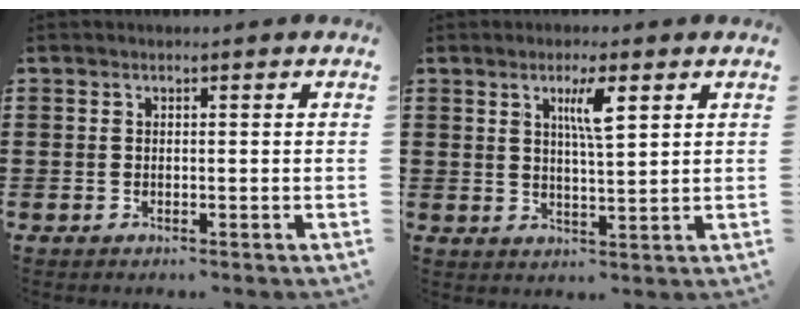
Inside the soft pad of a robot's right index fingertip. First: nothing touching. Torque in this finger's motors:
{"motor_torque": [0.16, -0.11, 0.31, 0.08]}